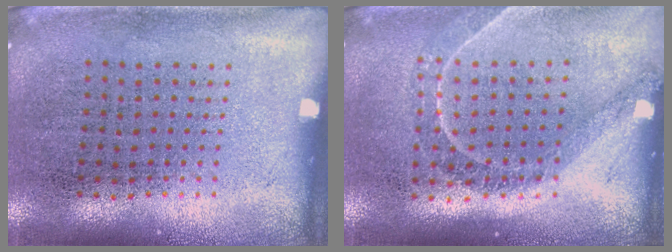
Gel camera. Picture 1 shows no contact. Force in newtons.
{"total": 1.2, "press": 1.1, "slide": 0.5}